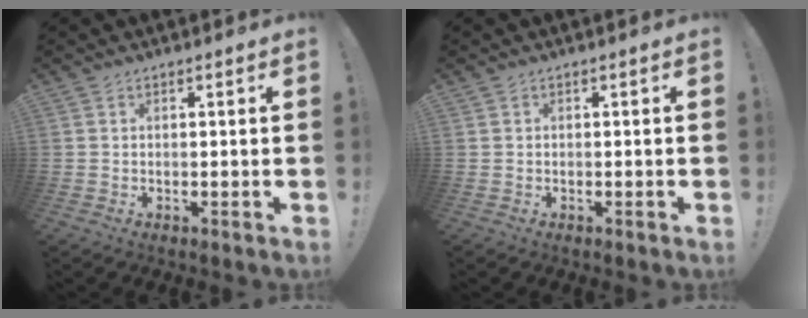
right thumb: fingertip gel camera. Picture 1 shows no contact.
{"total": 0.6, "force": [0.1, 0.6, -0.3], "torque": [0.005, 0.002, 0.002]}